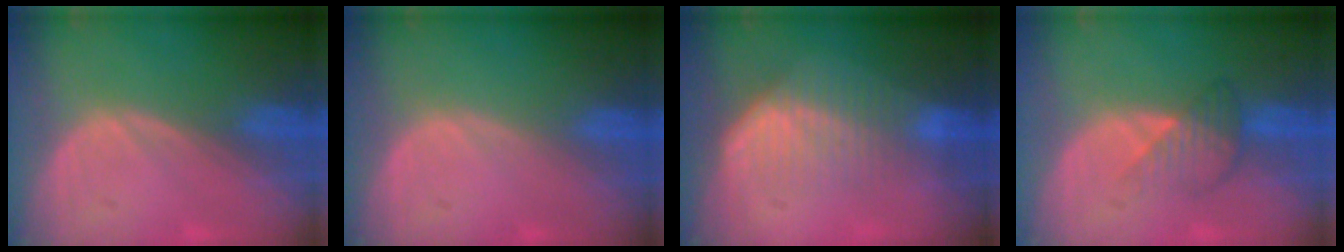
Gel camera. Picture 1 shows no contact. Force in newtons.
{"total": 0.0}
{"total": 7.6, "press": 6.5, "slide": 3.9}
{"total": 3.7, "press": 3.6, "slide": 0.2}